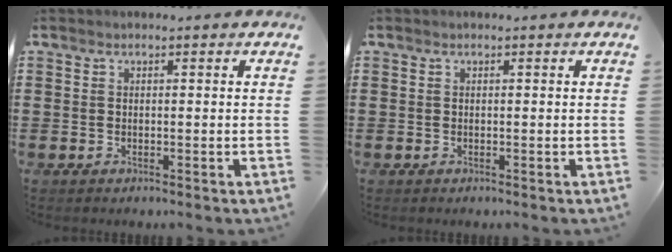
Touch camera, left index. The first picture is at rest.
{"total": 0.0}